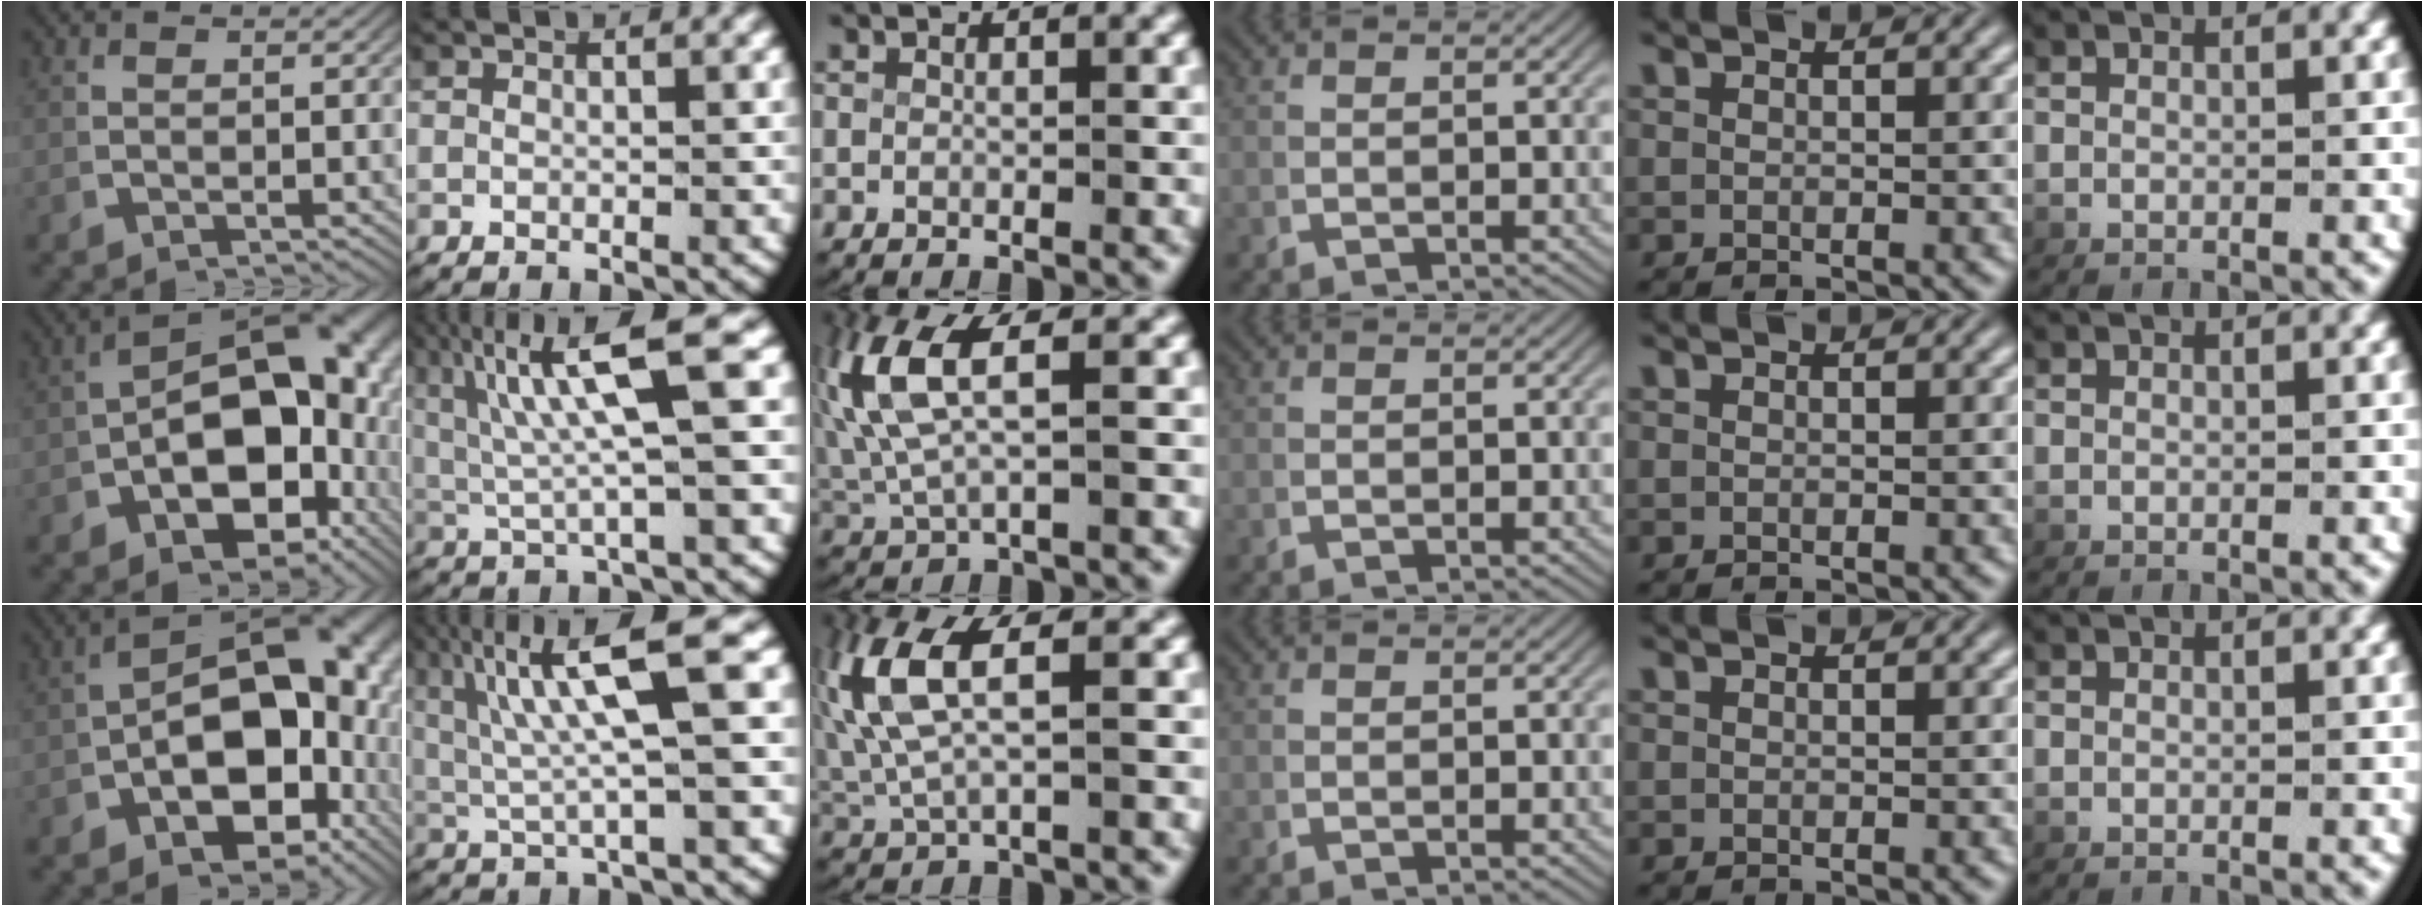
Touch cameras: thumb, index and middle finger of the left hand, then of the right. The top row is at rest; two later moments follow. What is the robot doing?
{"motion": "lift_and_place", "object": "ribbon"}